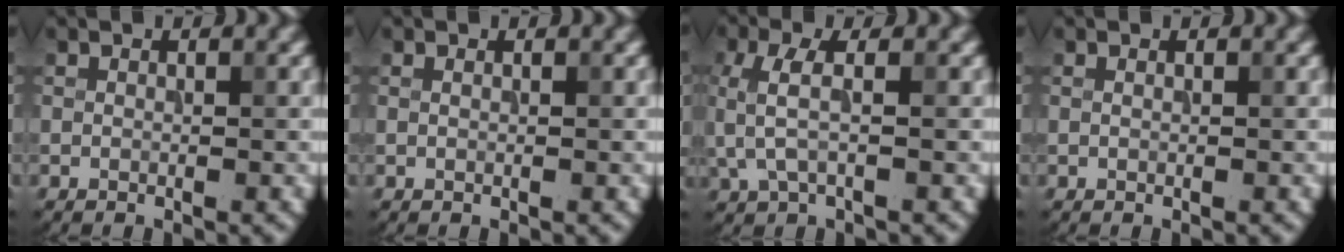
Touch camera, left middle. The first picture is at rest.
{"total": 0.0}
{"total": 3.2, "force": [0.2, 1.2, 2.9], "torque": [-0.069, 0.002, 0.004]}
{"total": 0.0}